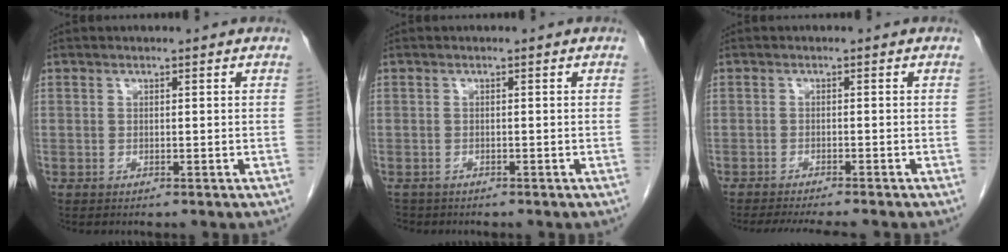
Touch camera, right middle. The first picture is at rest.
{"total": 2.4, "force": [-2.0, 1.3, 0.2], "torque": [-0.009, -0.001, -0.032]}
{"total": 8.0, "force": [-7.0, 0.6, 3.8], "torque": [-0.045, -0.016, -0.101]}